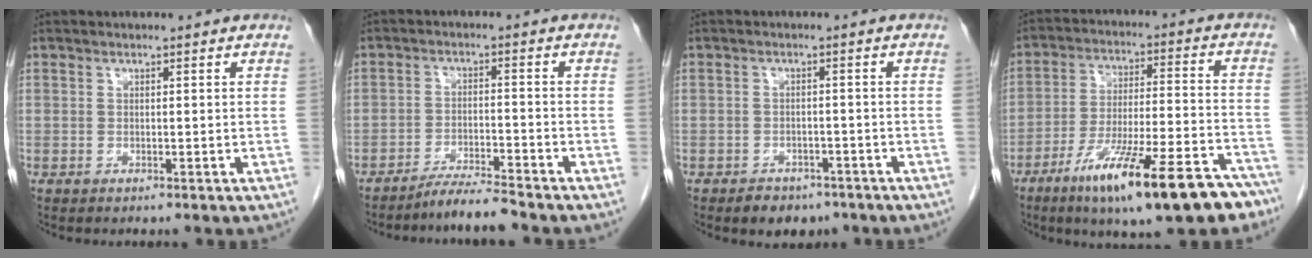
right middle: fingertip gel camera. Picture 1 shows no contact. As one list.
[{"total": 4.5, "force": [-4.2, -0.8, 1.5], "torque": [-0.023, -0.017, -0.078]}, {"total": 4.3, "force": [-3.2, 2.6, 1.3], "torque": [-0.019, 0.004, -0.042]}, {"total": 19.9, "force": [-13.4, 3.1, 14.4], "torque": [-0.187, -0.004, -0.216]}]